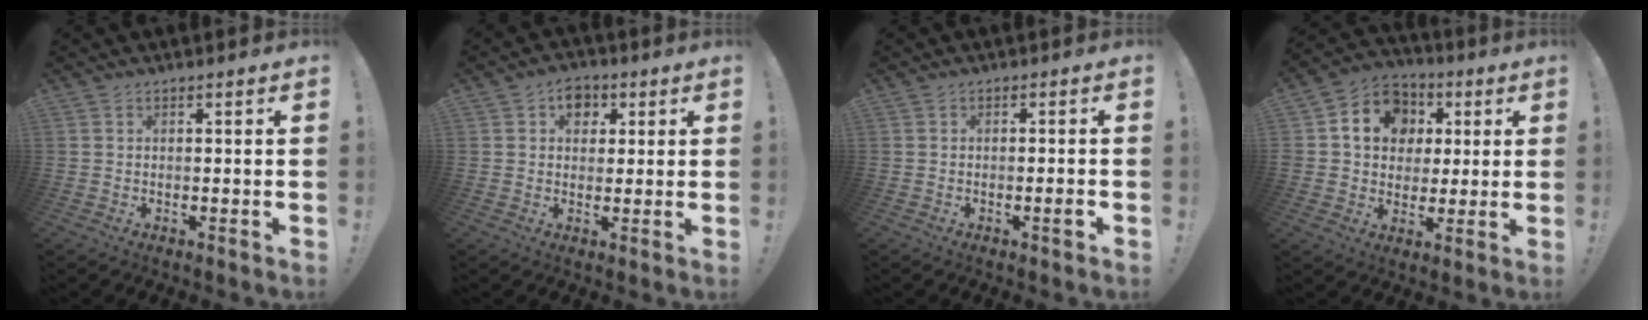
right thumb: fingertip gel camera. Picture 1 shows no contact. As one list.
[{"total": 5.9, "force": [2.2, 4.8, 2.6], "torque": [-0.024, -0.006, 0.039]}, {"total": 2.3, "force": [-0.9, 0.0, 2.1], "torque": [-0.025, -0.003, -0.018]}, {"total": 13.5, "force": [3.2, 11.6, 6.2], "torque": [-0.083, -0.003, 0.065]}]